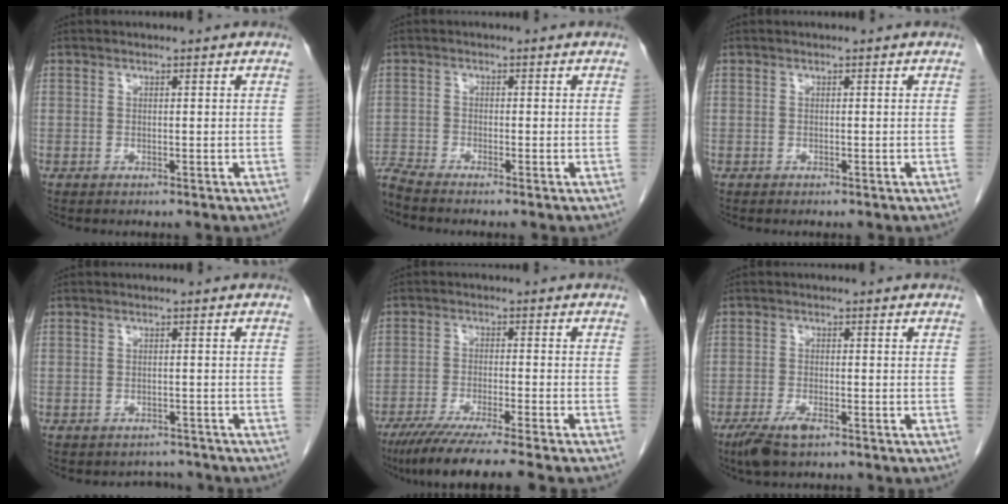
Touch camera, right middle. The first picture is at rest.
{"total": 3.0, "force": [-2.9, -0.9, 0.4], "torque": [-0.020, -0.011, -0.060]}
{"total": 0.0}
{"total": 3.2, "force": [-2.9, 1.4, -0.2], "torque": [0.001, 0.005, -0.040]}
{"total": 11.6, "force": [-9.4, -0.9, 6.7], "torque": [-0.088, -0.034, -0.147]}
{"total": 4.4, "force": [-2.9, 1.2, 3.1], "torque": [-0.067, -0.007, -0.051]}